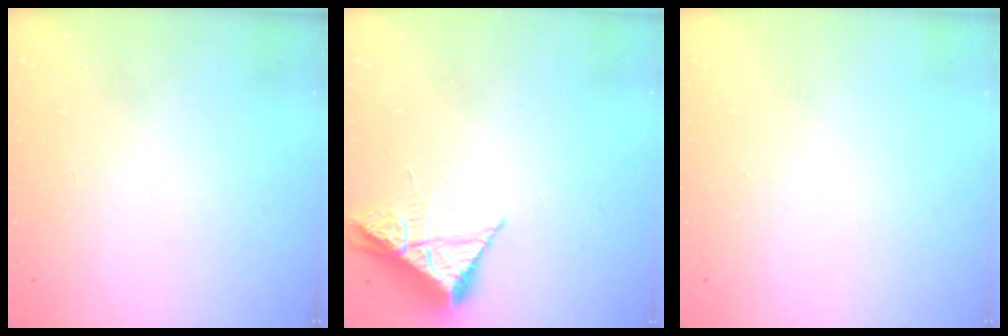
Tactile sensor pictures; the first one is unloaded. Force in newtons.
{"total": 7.0, "press": 7.0, "slide": 0.3}
{"total": 0.0}